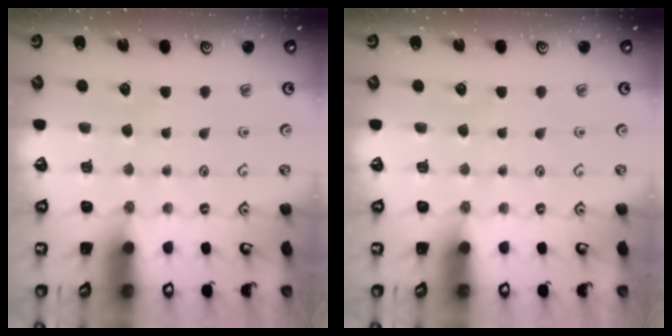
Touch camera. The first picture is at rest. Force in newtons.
{"total": 0.0}